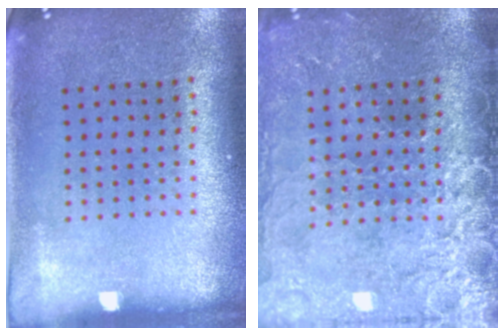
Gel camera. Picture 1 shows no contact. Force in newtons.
{"total": 3.8, "press": 3.4, "slide": 1.7}